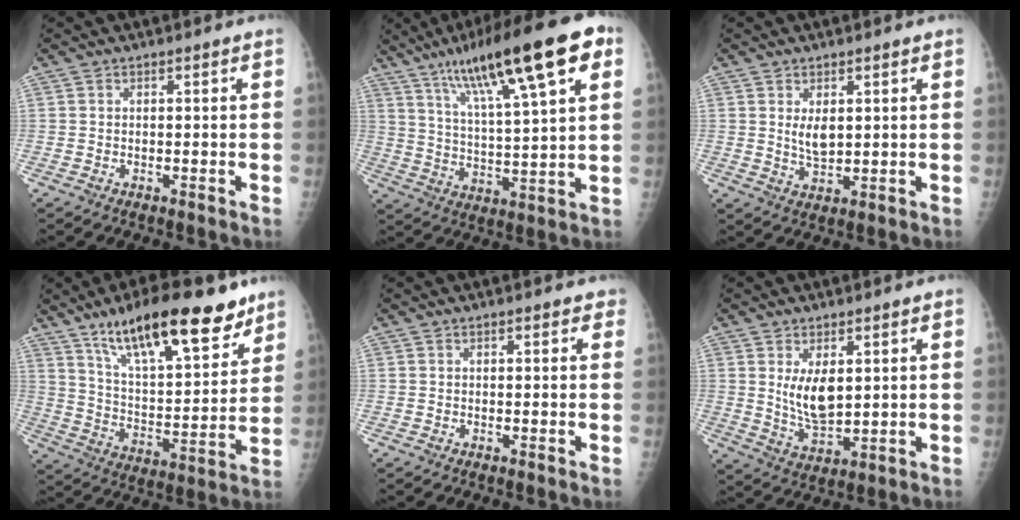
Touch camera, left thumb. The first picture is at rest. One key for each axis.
{"total": 22.8, "fx": 11.6, "fy": 4.8, "fz": 19.0, "tx": -0.294, "ty": -0.003, "tz": 0.191}
{"total": 4.5, "fx": 1.4, "fy": 2.3, "fz": 3.7, "tx": -0.055, "ty": -0.016, "tz": 0.030}
{"total": 22.9, "fx": 15.1, "fy": 7.4, "fz": 15.4, "tx": -0.213, "ty": -0.060, "tz": 0.252}
{"total": 1.7, "fx": 1.0, "fy": 0.8, "fz": 1.1, "tx": -0.005, "ty": 0.000, "tz": 0.009}
{"total": 7.9, "fx": 2.2, "fy": 3.9, "fz": 6.5, "tx": -0.098, "ty": -0.027, "tz": 0.053}